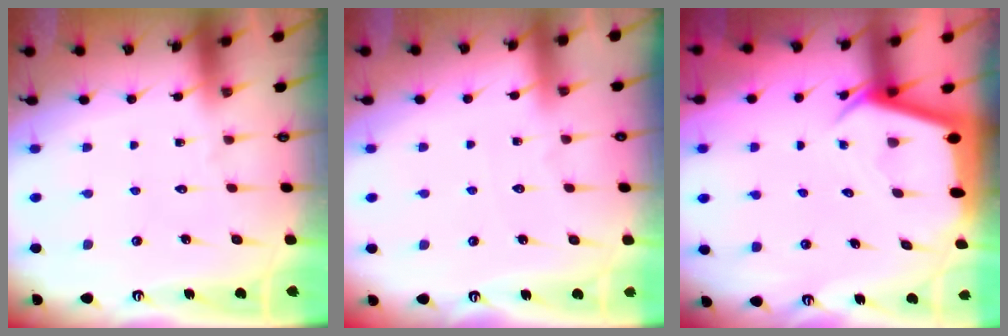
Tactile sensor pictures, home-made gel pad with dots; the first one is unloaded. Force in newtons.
{"total": 2.0, "press": 2.0, "slide": 0.3}
{"total": 3.4, "press": 3.3, "slide": 0.3}